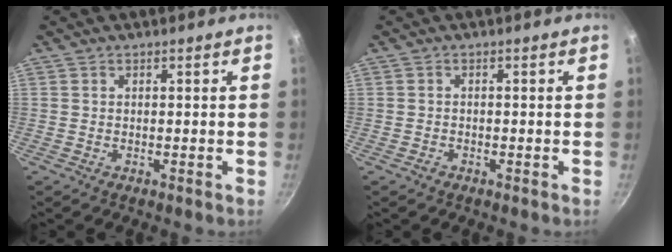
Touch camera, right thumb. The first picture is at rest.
{"total": 0.7, "force": [-0.5, 0.4, 0.1], "torque": [-0.003, 0.002, -0.012]}